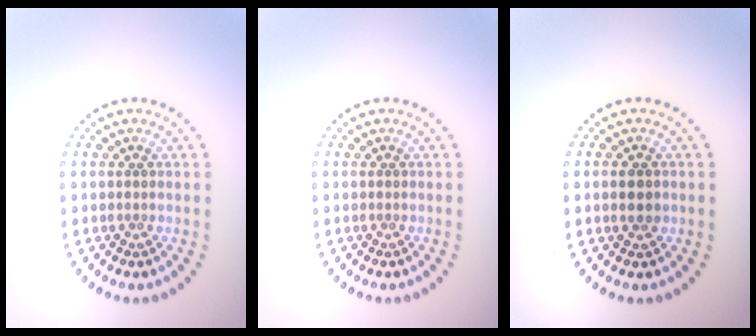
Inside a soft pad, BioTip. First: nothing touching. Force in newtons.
{"total": 0.0}
{"total": 2.1, "press": 2.1, "slide": 0.1}